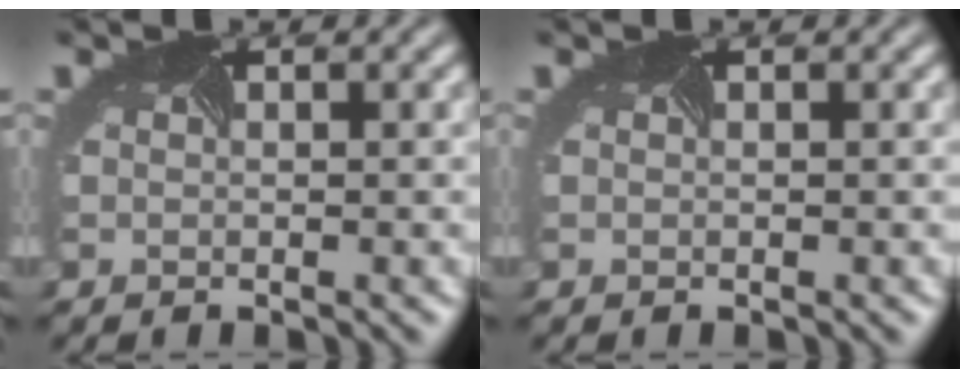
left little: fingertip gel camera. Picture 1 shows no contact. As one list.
[{"total": 0.0}]